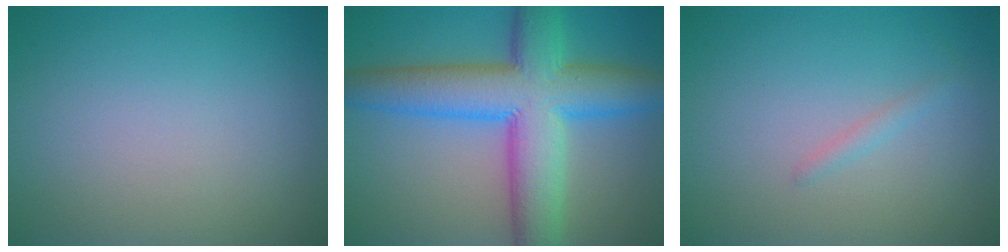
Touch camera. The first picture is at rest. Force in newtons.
{"total": 11.0, "press": 11.0, "slide": 0.2}
{"total": 0.8, "press": 0.8, "slide": 0.1}